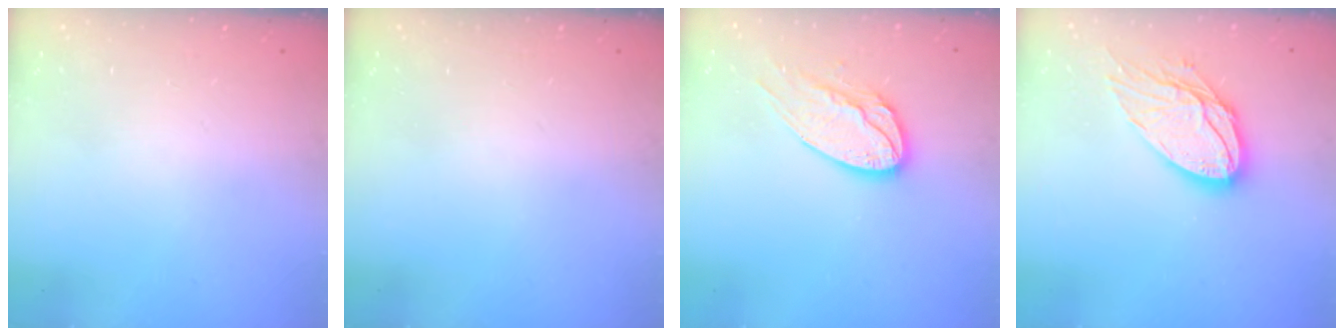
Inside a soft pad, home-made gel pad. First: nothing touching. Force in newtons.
{"total": 0.0}
{"total": 14.0, "press": 14.0, "slide": 1.2}
{"total": 14.2, "press": 14.1, "slide": 1.1}